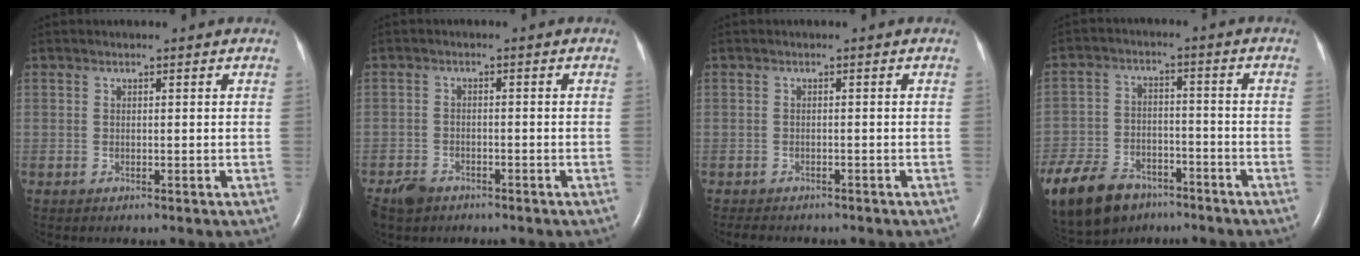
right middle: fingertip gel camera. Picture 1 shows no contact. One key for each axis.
{"total": 3.8, "fx": -2.9, "fy": 2.2, "fz": 1.1, "tx": -0.030, "ty": -0.001, "tz": -0.048}
{"total": 5.0, "fx": -4.2, "fy": 1.8, "fz": 1.9, "tx": -0.031, "ty": -0.007, "tz": -0.053}
{"total": 18.5, "fx": -12.7, "fy": 10.4, "fz": 8.6, "tx": -0.244, "ty": -0.019, "tz": -0.206}